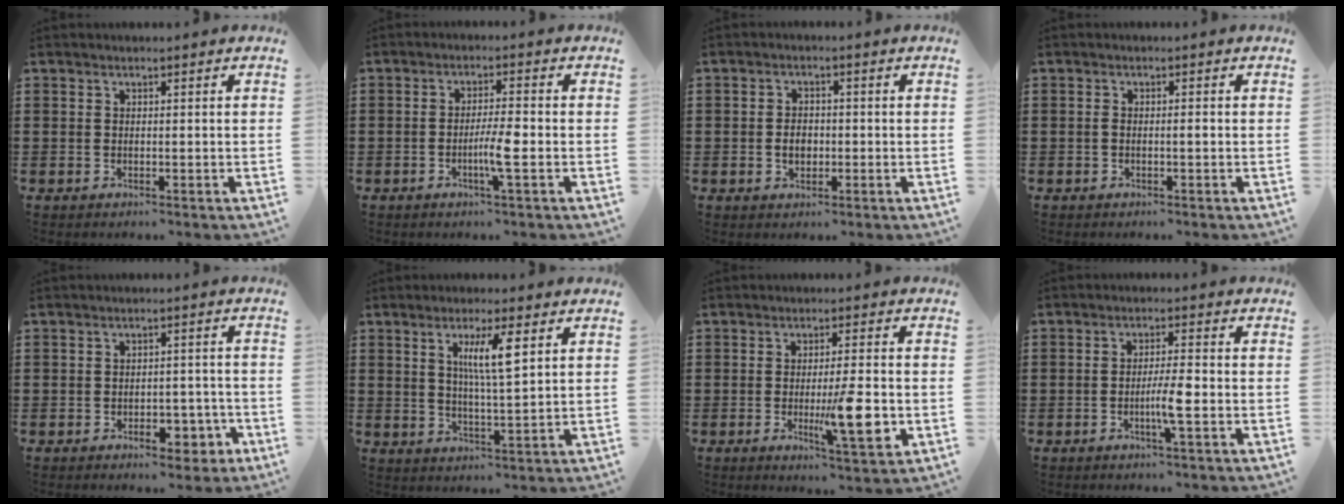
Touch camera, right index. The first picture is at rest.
{"total": 4.6, "force": [-1.3, 0.3, 4.4], "torque": [-0.084, -0.007, -0.026]}
{"total": 2.7, "force": [-0.4, 1.8, 1.9], "torque": [-0.039, 0.005, -0.008]}
{"total": 1.2, "force": [-0.3, 0.2, 1.1], "torque": [-0.022, 0.000, -0.006]}
{"total": 4.6, "force": [-2.7, 2.6, 2.7], "torque": [-0.039, 0.011, -0.047]}
{"total": 6.6, "force": [2.4, 1.0, 6.1], "torque": [-0.124, 0.005, 0.035]}
{"total": 9.7, "force": [-2.1, 1.8, 9.3], "torque": [-0.153, -0.014, -0.033]}
{"total": 4.6, "force": [-1.2, 0.2, 4.4], "torque": [-0.084, -0.006, -0.026]}